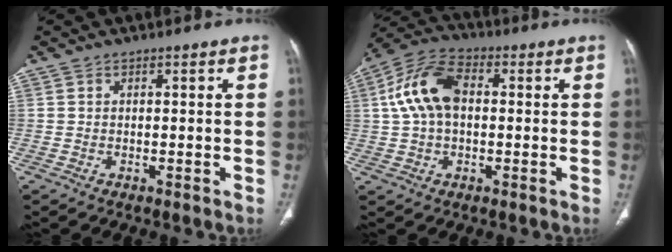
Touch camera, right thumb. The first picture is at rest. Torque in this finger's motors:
{"motor_torque": [-0.82, 0.82, 0.33, -0.15, 0.32]}